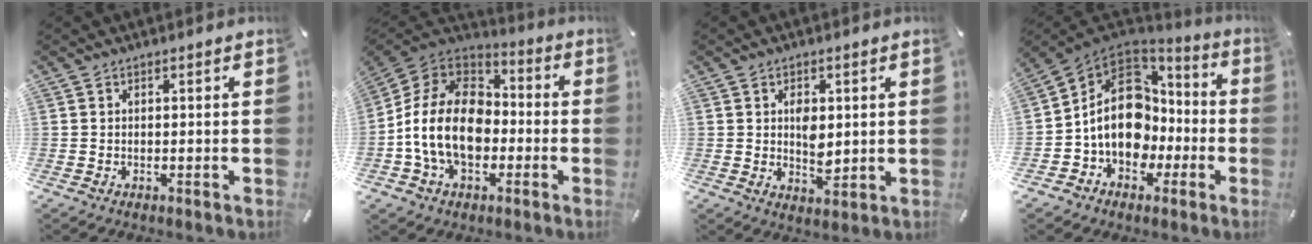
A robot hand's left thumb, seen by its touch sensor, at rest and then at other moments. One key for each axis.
{"total": 17.4, "fx": -3.9, "fy": 12.7, "fz": 11.2, "tx": -0.235, "ty": 0.035, "tz": -0.071}
{"total": 5.2, "fx": 0.9, "fy": 3.5, "fz": 3.7, "tx": -0.052, "ty": -0.003, "tz": 0.012}
{"total": 16.0, "fx": 0.0, "fy": 13.0, "fz": 9.4, "tx": -0.176, "ty": 0.002, "tz": 0.004}